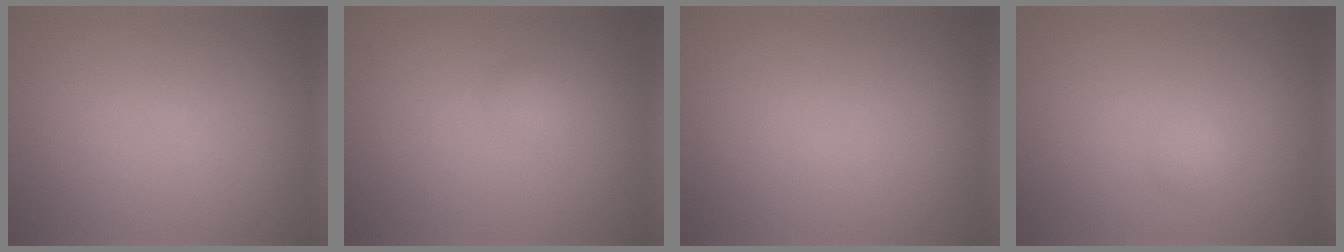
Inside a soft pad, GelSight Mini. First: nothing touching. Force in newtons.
{"total": 1.0, "press": 1.0, "slide": 0.1}
{"total": 0.0}
{"total": 0.7, "press": 0.7, "slide": 0.0}